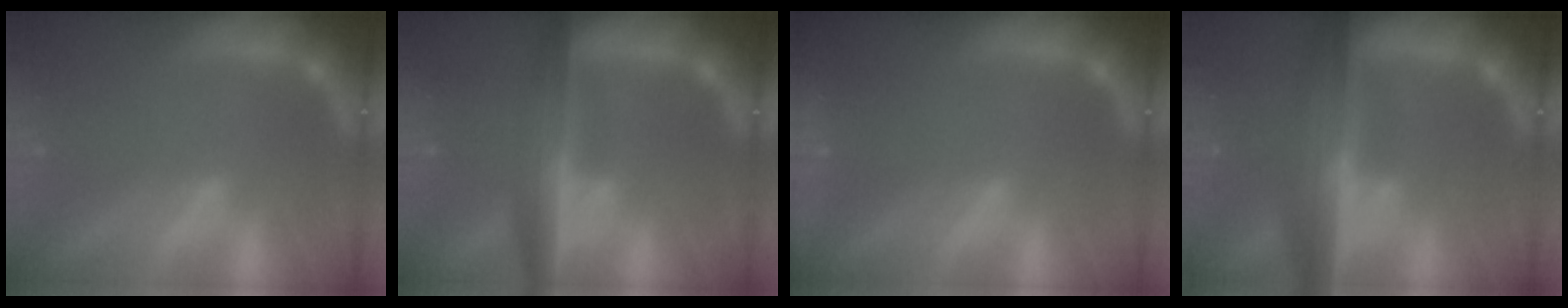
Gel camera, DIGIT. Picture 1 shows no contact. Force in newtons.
{"total": 6.6}
{"total": 5.0}
{"total": 9.0}